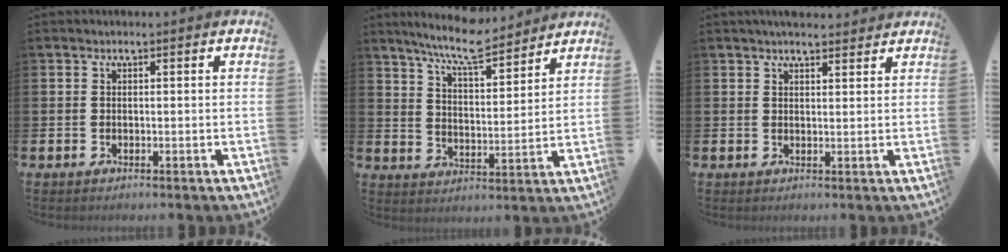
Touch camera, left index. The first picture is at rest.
{"total": 8.6, "force": [7.9, 1.1, 3.2], "torque": [-0.079, -0.042, 0.141]}
{"total": 3.0, "force": [2.9, 0.6, 0.6], "torque": [-0.003, -0.016, 0.049]}